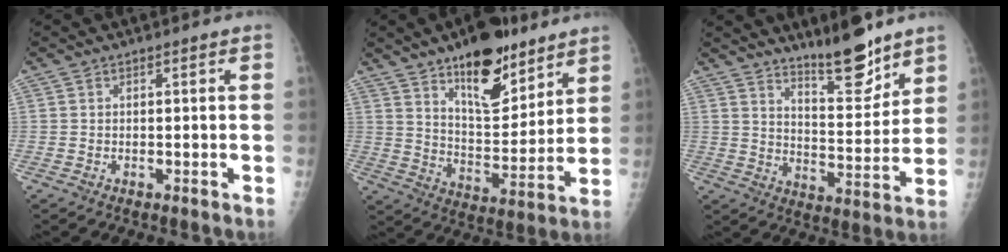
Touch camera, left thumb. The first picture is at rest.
{"total": 16.8, "force": [11.0, 7.0, 10.6], "torque": [-0.120, -0.073, 0.183]}
{"total": 11.6, "force": [9.3, 2.8, 6.4], "torque": [-0.074, -0.080, 0.154]}